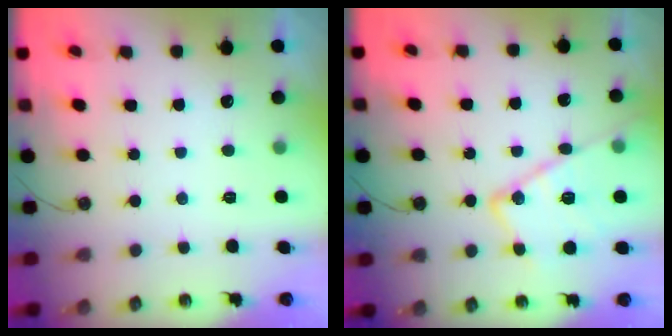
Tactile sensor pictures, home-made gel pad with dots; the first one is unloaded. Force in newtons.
{"total": 18.0, "press": 17.9, "slide": 1.2}